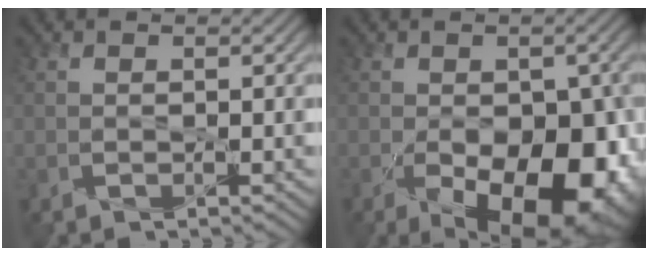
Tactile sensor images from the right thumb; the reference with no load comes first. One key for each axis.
{"total": 15.4, "fx": -5.7, "fy": 8.5, "fz": 11.5, "tx": -0.152, "ty": -0.045, "tz": -0.059}